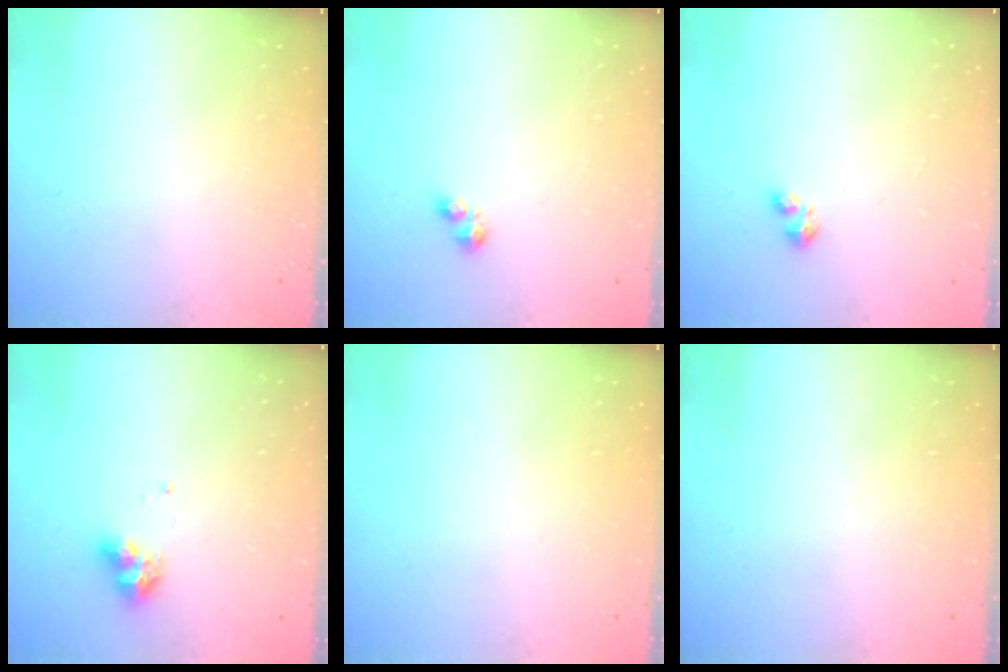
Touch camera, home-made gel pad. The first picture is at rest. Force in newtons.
{"total": 2.8, "press": 2.8, "slide": 0.4}
{"total": 2.4, "press": 2.4, "slide": 0.5}
{"total": 7.0, "press": 6.9, "slide": 1.0}
{"total": 0.0}
{"total": 0.0}